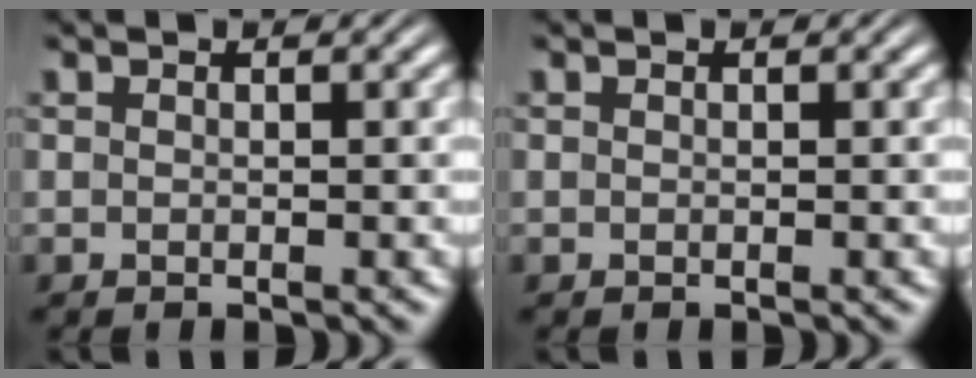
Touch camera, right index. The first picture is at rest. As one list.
[{"total": 0.0}]